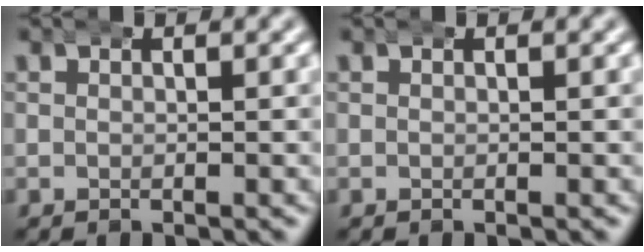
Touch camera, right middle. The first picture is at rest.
{"total": 0.0}